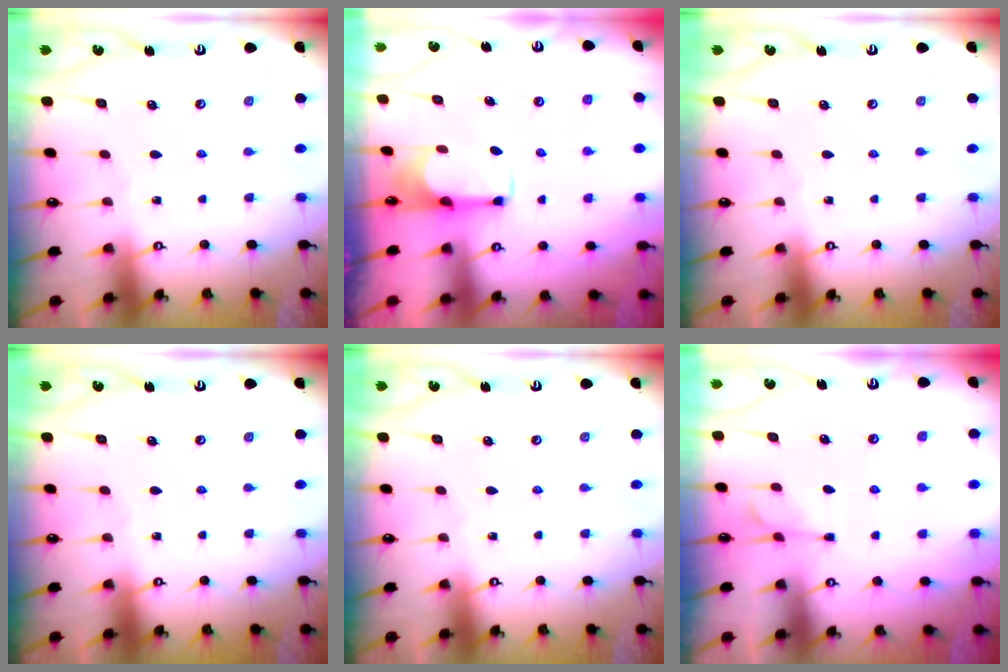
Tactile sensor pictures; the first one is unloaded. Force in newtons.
{"total": 1.7, "press": 1.5, "slide": 0.7}
{"total": 0.0}
{"total": 0.0}
{"total": 0.0}
{"total": 1.5, "press": 0.9, "slide": 1.2}